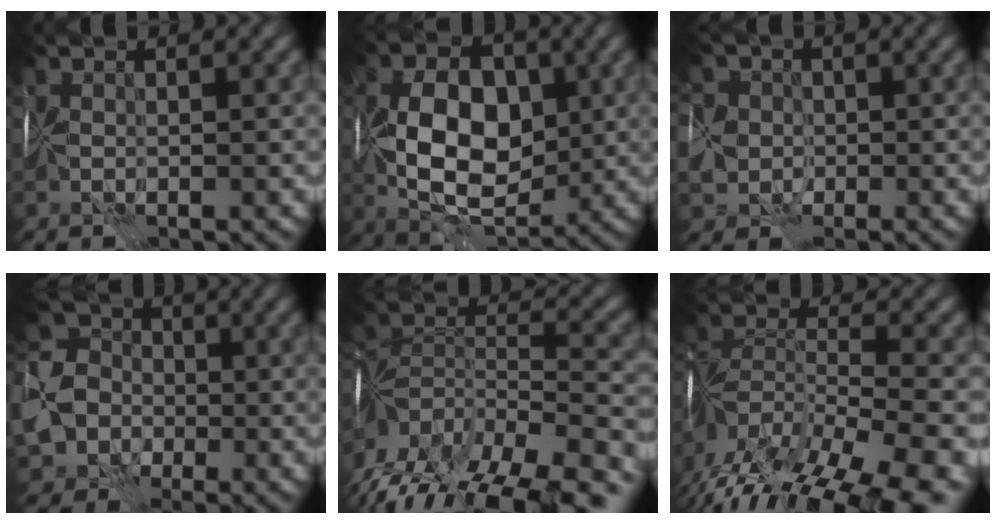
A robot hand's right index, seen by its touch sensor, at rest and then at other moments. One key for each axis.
{"total": 9.7, "fx": 0.2, "fy": 6.3, "fz": 7.3, "tx": -0.126, "ty": 0.011, "tz": -0.001}
{"total": 7.1, "fx": -1.7, "fy": 6.5, "fz": 2.4, "tx": -0.045, "ty": 0.012, "tz": -0.068}
{"total": 8.1, "fx": -2.2, "fy": 7.1, "fz": 3.4, "tx": -0.074, "ty": -0.009, "tz": -0.049}
{"total": 16.3, "fx": -11.3, "fy": 6.9, "fz": 9.4, "tx": -0.154, "ty": 0.002, "tz": -0.153}
{"total": 16.4, "fx": -11.3, "fy": 6.5, "fz": 10.0, "tx": -0.170, "ty": -0.016, "tz": -0.153}